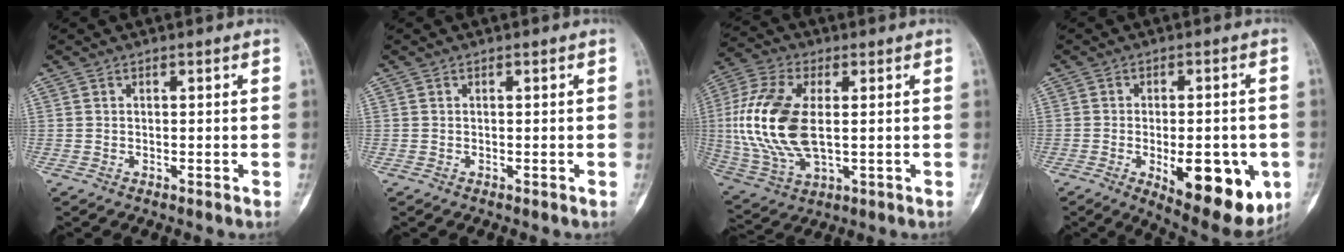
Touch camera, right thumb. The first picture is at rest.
{"total": 0.0}
{"total": 18.6, "force": [1.2, 10.0, 15.7], "torque": [-0.344, -0.004, 0.027]}
{"total": 17.4, "force": [-5.2, 7.4, 14.8], "torque": [-0.156, -0.003, -0.052]}